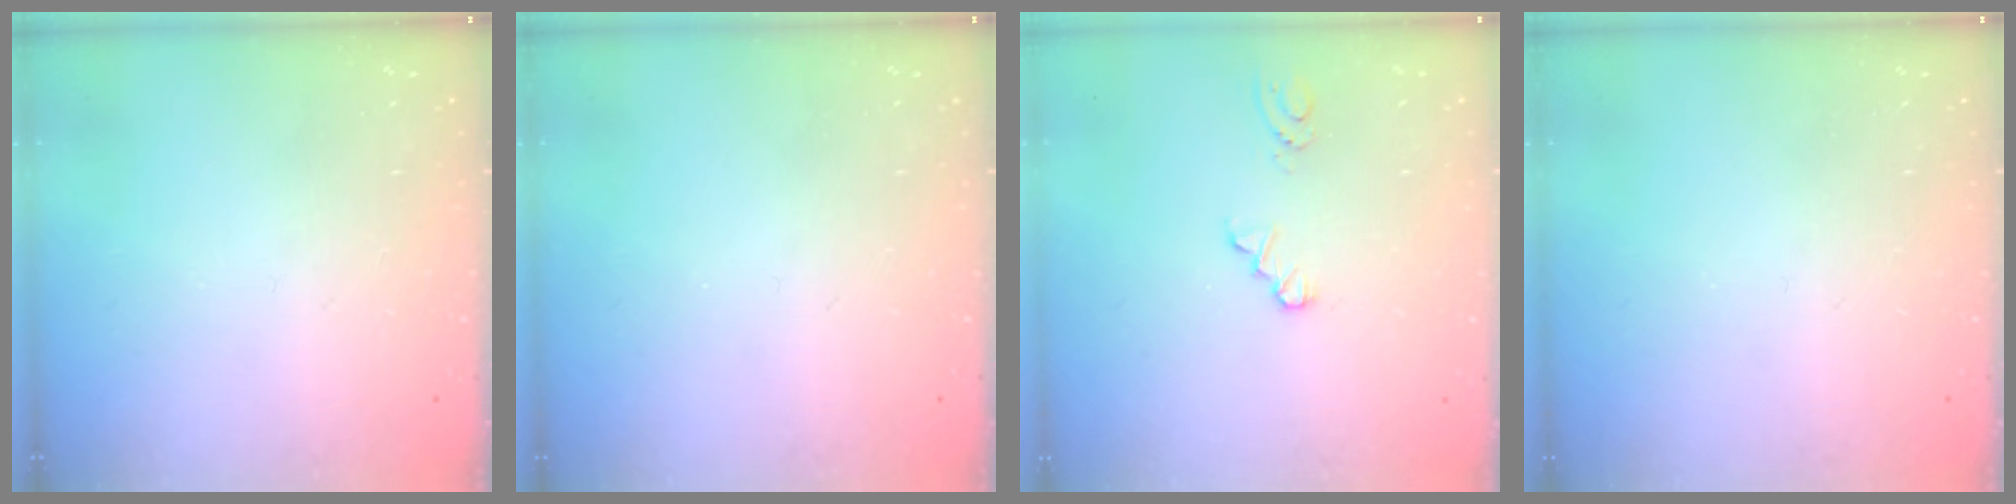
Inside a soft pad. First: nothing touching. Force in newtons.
{"total": 0.0}
{"total": 1.3, "press": 1.3, "slide": 0.2}
{"total": 0.0}